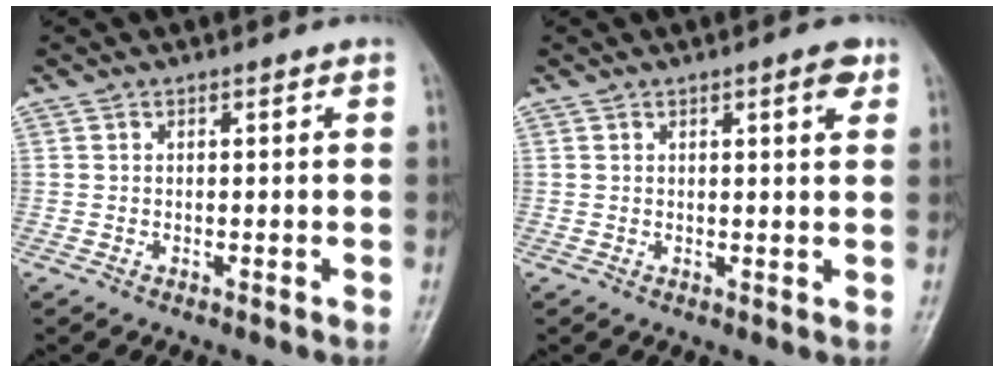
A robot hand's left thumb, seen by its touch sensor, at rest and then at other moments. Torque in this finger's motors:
{"motor_torque": [0.00, 0.09, 0.21, 0.20, 0.08]}